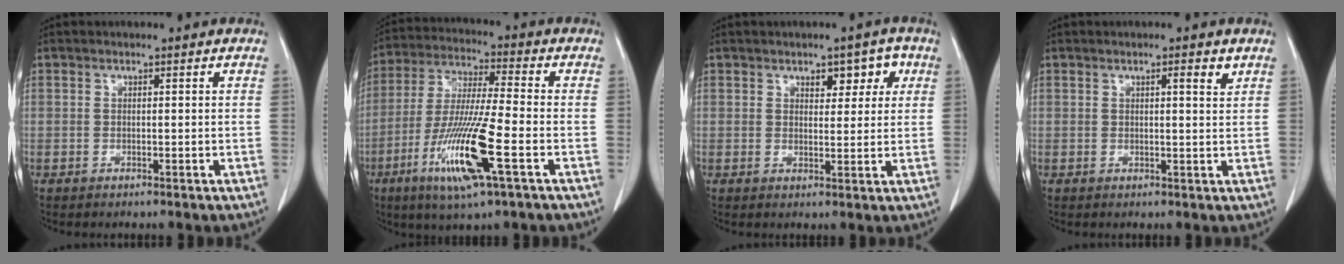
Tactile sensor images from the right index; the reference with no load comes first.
{"total": 14.8, "force": [-5.7, 0.5, 13.6], "torque": [-0.277, -0.026, -0.107]}
{"total": 4.4, "force": [2.0, 2.5, 3.0], "torque": [-0.029, 0.010, 0.026]}
{"total": 2.0, "force": [1.1, 0.2, 1.6], "torque": [-0.026, -0.004, 0.014]}